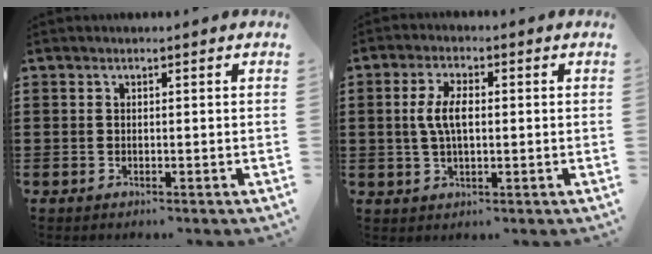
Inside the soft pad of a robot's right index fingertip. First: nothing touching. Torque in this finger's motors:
{"motor_torque": [0.47, 0.01, 0.47, 0.13]}